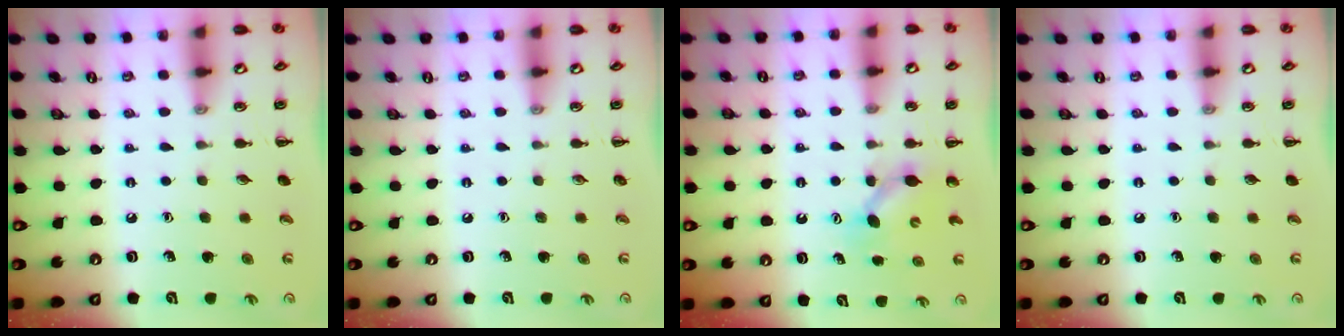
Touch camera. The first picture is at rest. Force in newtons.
{"total": 0.0}
{"total": 4.5, "press": 4.4, "slide": 0.9}
{"total": 0.0}